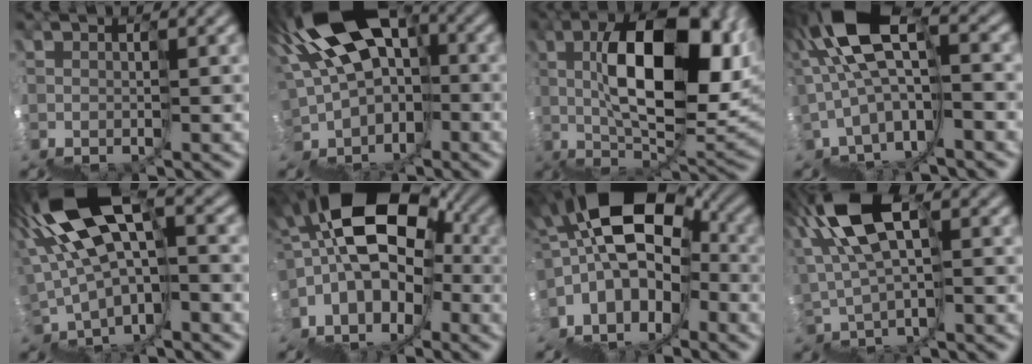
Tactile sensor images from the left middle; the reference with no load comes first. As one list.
[{"total": 10.4, "force": [2.0, 6.3, 8.1], "torque": [-0.122, 0.033, 0.039]}, {"total": 10.0, "force": [4.2, 4.0, 8.1], "torque": [-0.106, 0.039, 0.059]}, {"total": 7.2, "force": [1.2, 3.5, 6.1], "torque": [-0.129, 0.037, 0.033]}, {"total": 8.8, "force": [2.4, 4.2, 7.3], "torque": [-0.141, 0.030, 0.057]}, {"total": 9.3, "force": [0.3, 6.4, 6.7], "torque": [-0.076, 0.033, -0.004]}, {"total": 8.7, "force": [0.2, 5.5, 6.7], "torque": [-0.090, 0.033, -0.003]}, {"total": 6.2, "force": [3.7, 2.6, 4.3], "torque": [-0.099, 0.029, 0.055]}]